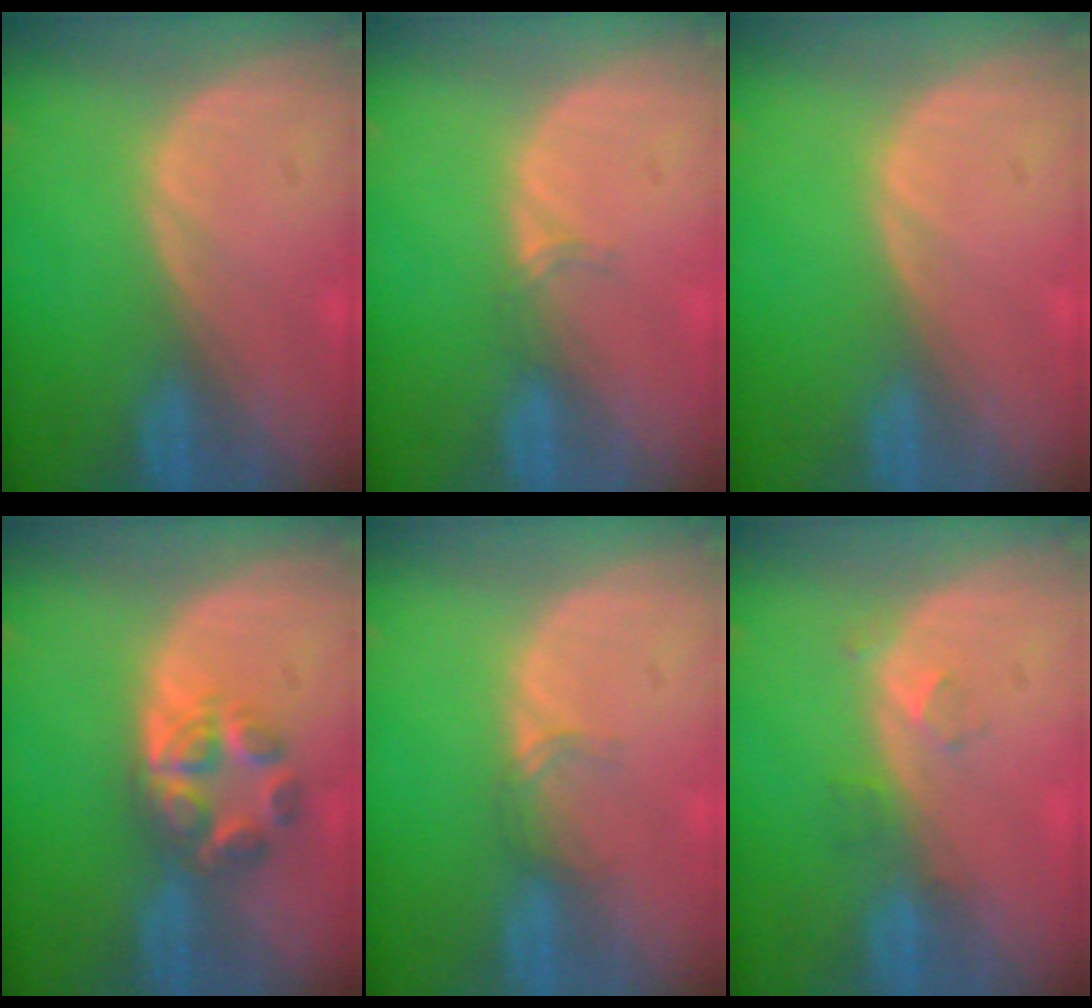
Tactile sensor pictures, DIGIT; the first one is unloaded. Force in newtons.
{"total": 1.3, "press": 1.0, "slide": 0.9}
{"total": 0.0}
{"total": 6.0, "press": 5.5, "slide": 2.2}
{"total": 1.5, "press": 1.5, "slide": 0.2}
{"total": 2.7, "press": 2.3, "slide": 1.5}